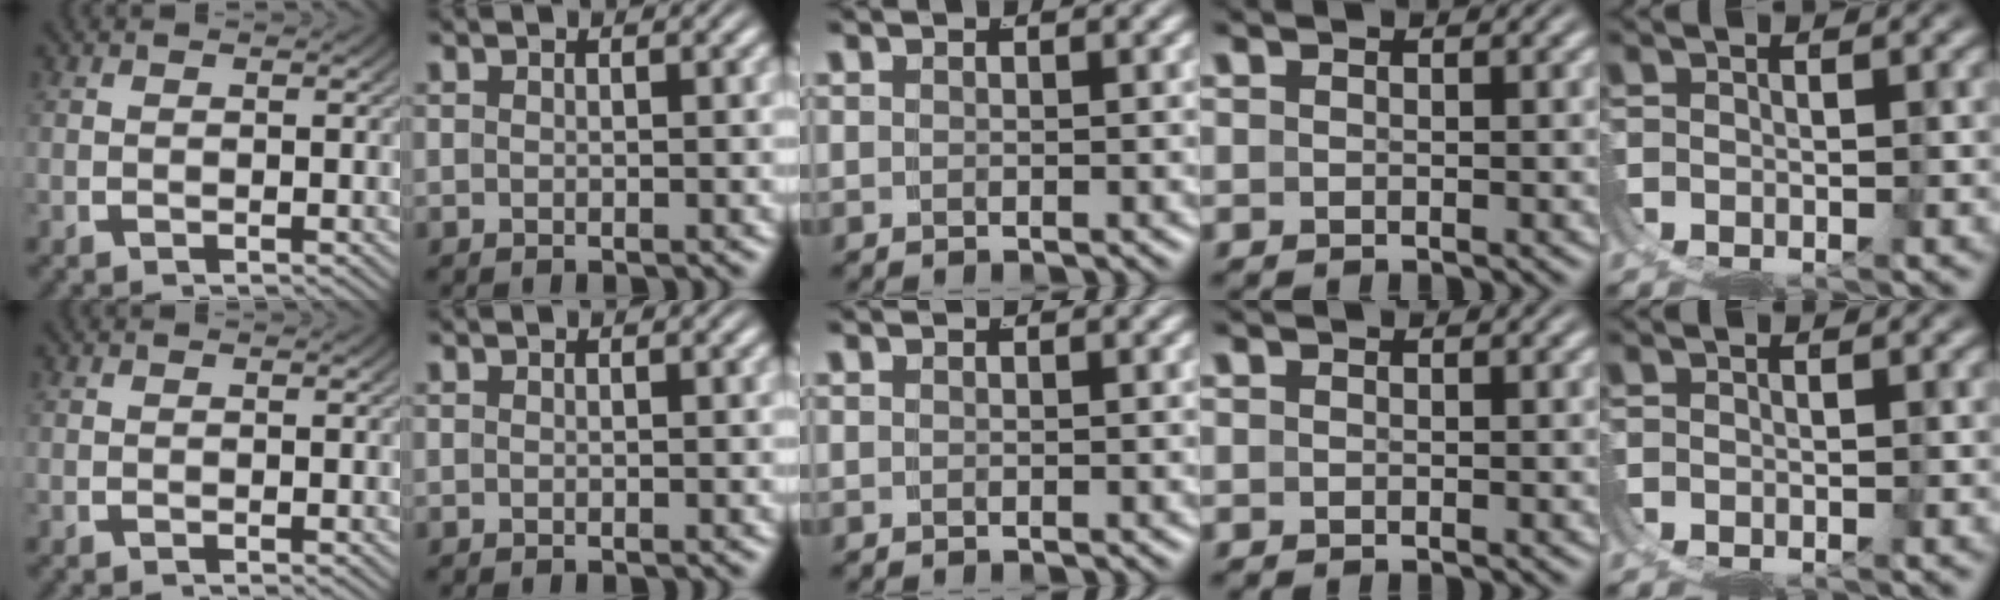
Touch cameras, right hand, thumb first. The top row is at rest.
{}